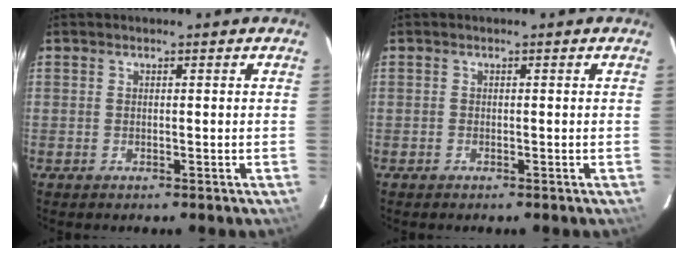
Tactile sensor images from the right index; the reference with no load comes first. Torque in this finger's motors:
{"motor_torque": [0.15, -0.17, 0.05, 0.02]}